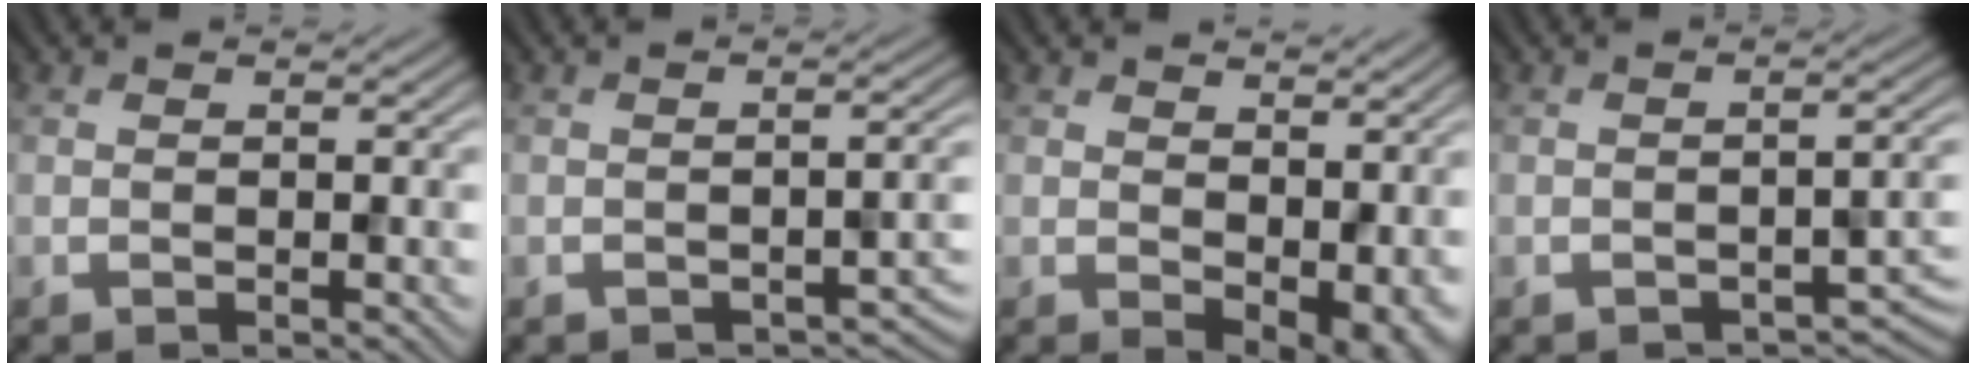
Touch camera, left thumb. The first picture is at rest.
{"total": 2.5, "force": [-1.6, 0.8, 1.7], "torque": [-0.027, -0.002, -0.017]}
{"total": 7.6, "force": [0.7, 4.7, 6.0], "torque": [-0.085, -0.021, 0.025]}
{"total": 3.3, "force": [-2.0, 1.2, 2.4], "torque": [-0.035, -0.002, -0.024]}